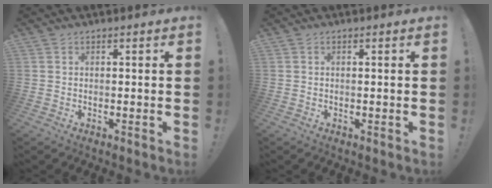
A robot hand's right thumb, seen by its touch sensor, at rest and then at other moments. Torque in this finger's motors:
{"motor_torque": [0.46, -0.18, -0.23, -0.10, 0.00]}